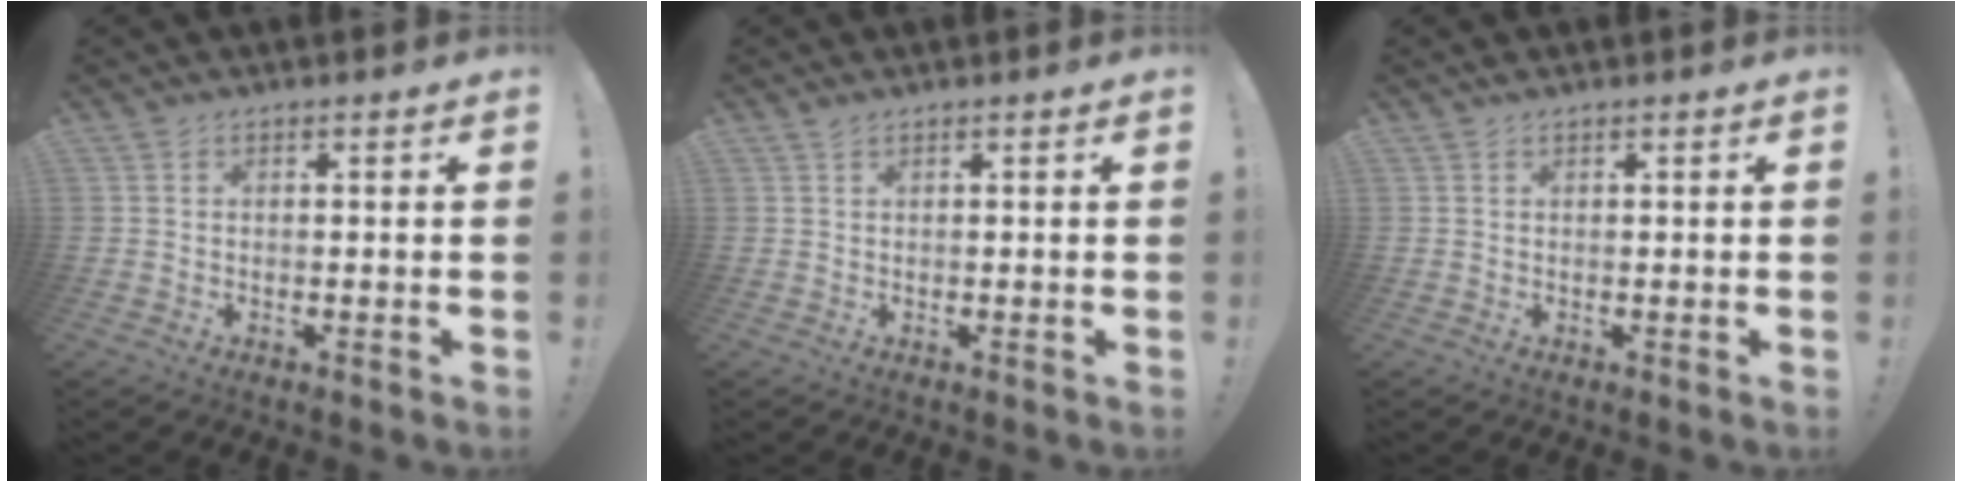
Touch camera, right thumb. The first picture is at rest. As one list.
[{"total": 0.8, "force": [0.7, 0.2, 0.4], "torque": [-0.010, 0.003, 0.014]}, {"total": 0.6, "force": [0.6, 0.1, 0.2], "torque": [0.003, -0.003, 0.010]}]